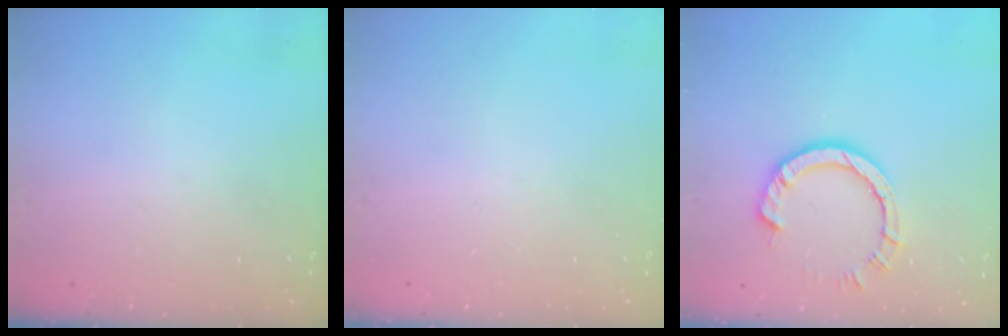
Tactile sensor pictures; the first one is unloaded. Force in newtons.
{"total": 0.0}
{"total": 7.7, "press": 7.7, "slide": 0.6}